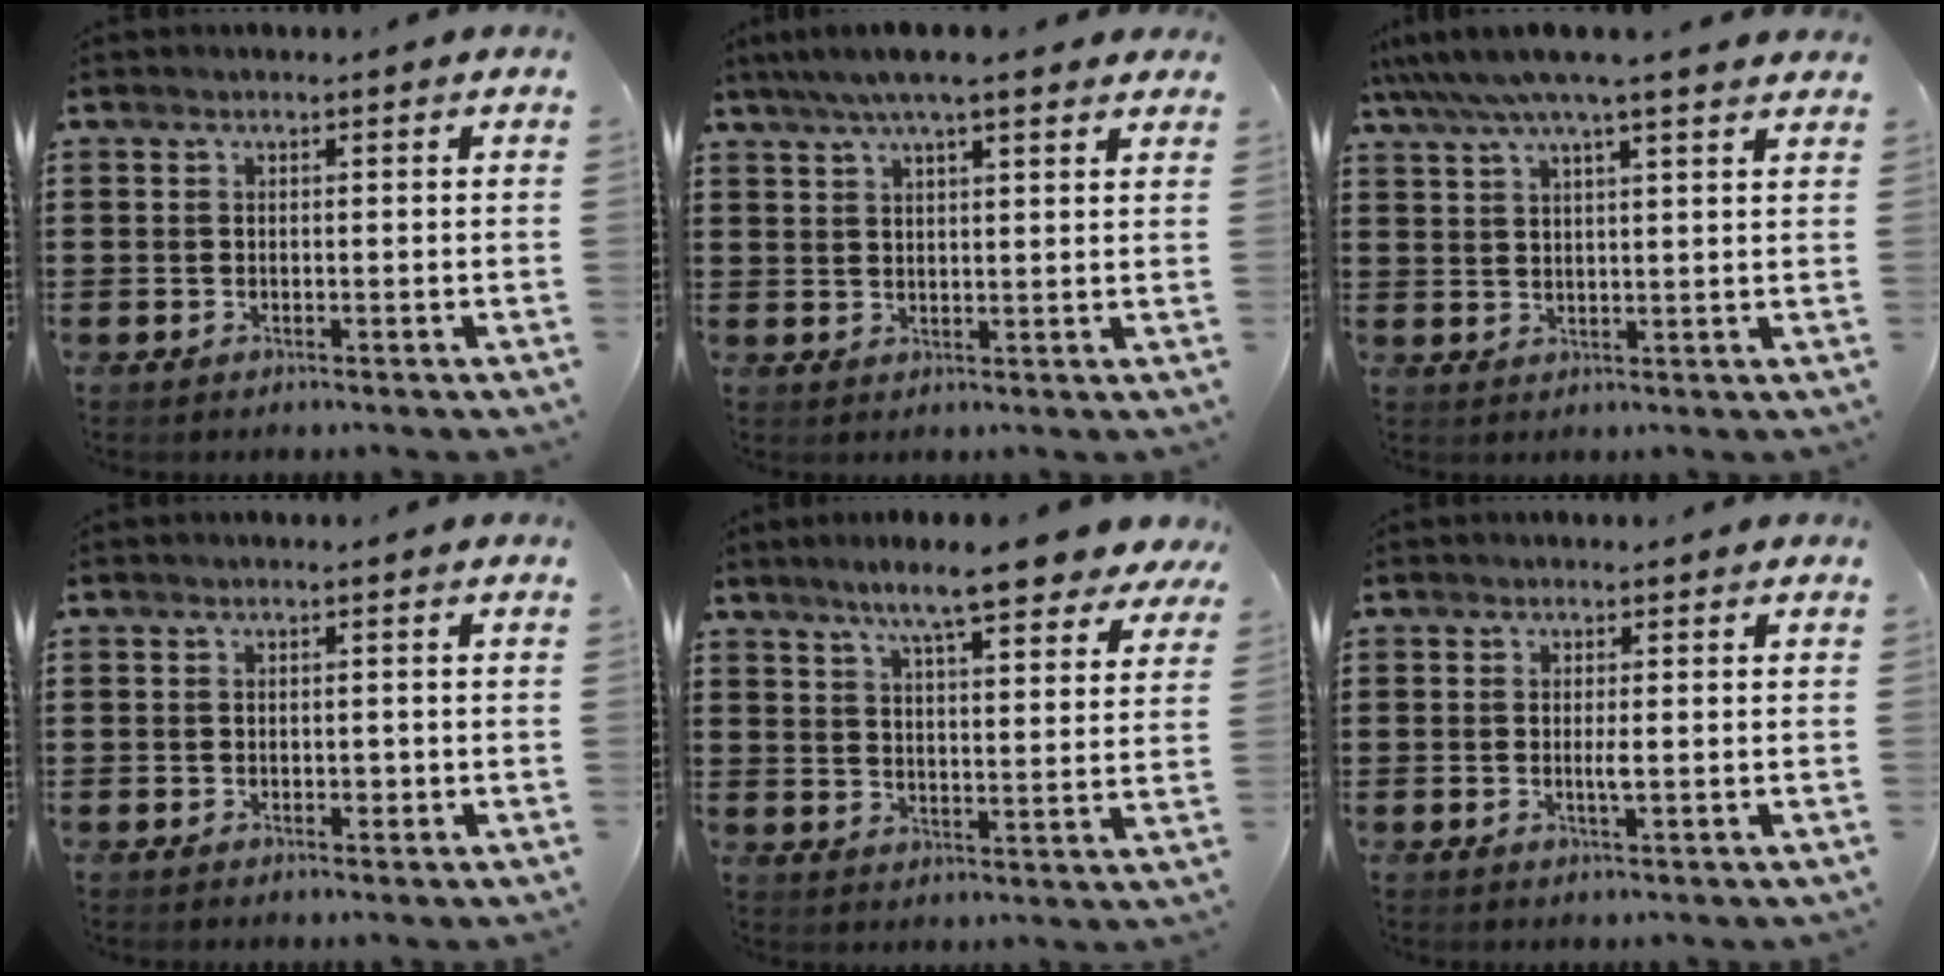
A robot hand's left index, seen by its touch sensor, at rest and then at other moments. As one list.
[{"total": 5.6, "force": [4.3, 0.5, 3.5], "torque": [-0.077, -0.004, 0.077]}, {"total": 6.3, "force": [5.2, -0.1, 3.6], "torque": [-0.085, -0.017, 0.089]}, {"total": 1.0, "force": [-0.1, 0.7, 0.7], "torque": [-0.014, 0.003, -0.002]}, {"total": 9.2, "force": [7.5, 0.6, 5.3], "torque": [-0.109, -0.027, 0.128]}, {"total": 1.6, "force": [-0.1, 0.1, 1.6], "torque": [-0.030, -0.003, -0.001]}]